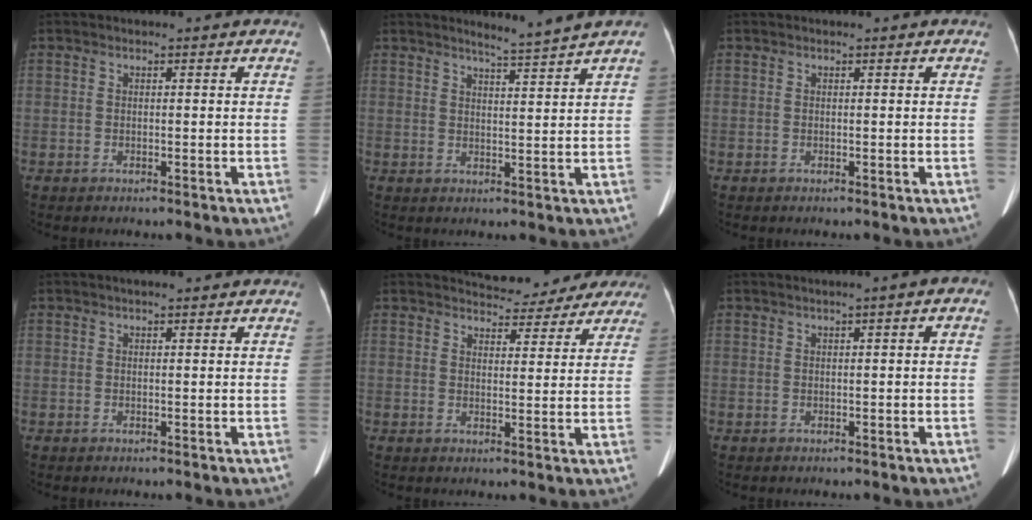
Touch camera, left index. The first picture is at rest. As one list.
[{"total": 3.6, "force": [3.1, -1.6, 0.9], "torque": [-0.023, -0.016, 0.053]}, {"total": 0.0}, {"total": 1.2, "force": [0.9, 0.3, 0.8], "torque": [-0.012, 0.013, 0.008]}, {"total": 9.6, "force": [9.0, 3.2, 1.3], "torque": [0.003, 0.010, 0.092]}, {"total": 1.8, "force": [0.3, 0.3, 1.8], "torque": [-0.020, 0.009, 0.002]}]